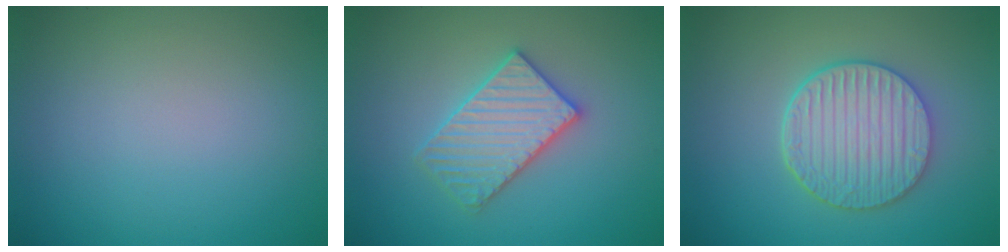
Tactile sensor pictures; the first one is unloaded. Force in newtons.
{"total": 3.7, "press": 3.7, "slide": 0.6}
{"total": 5.9, "press": 4.7, "slide": 3.6}